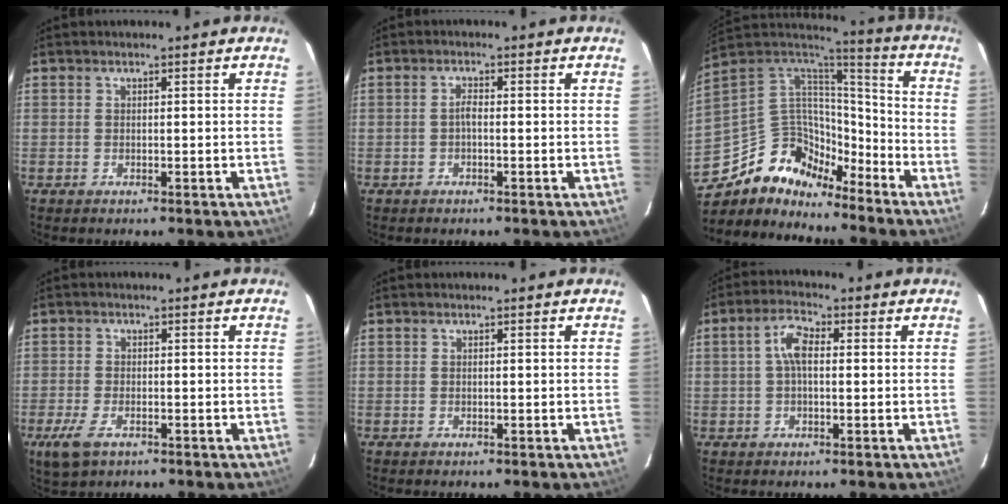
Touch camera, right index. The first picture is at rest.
{"total": 1.3, "force": [-0.4, 0.4, 1.1], "torque": [-0.022, 0.007, -0.010]}
{"total": 15.5, "force": [-11.4, 8.7, 5.9], "torque": [-0.130, 0.026, -0.208]}
{"total": 5.4, "force": [-2.9, 2.7, 3.6], "torque": [-0.093, -0.013, -0.054]}
{"total": 0.0}
{"total": 4.7, "force": [0.3, 2.2, 4.2], "torque": [-0.083, 0.015, 0.005]}